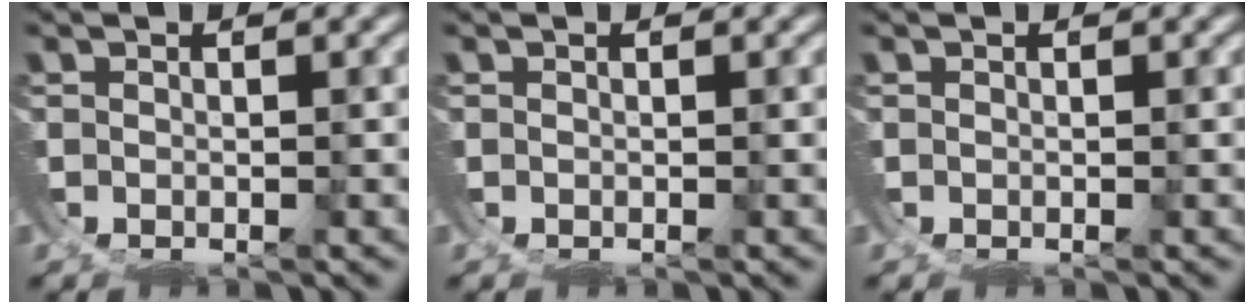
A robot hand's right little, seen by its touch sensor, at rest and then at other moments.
{"total": 0.0}
{"total": 0.0}